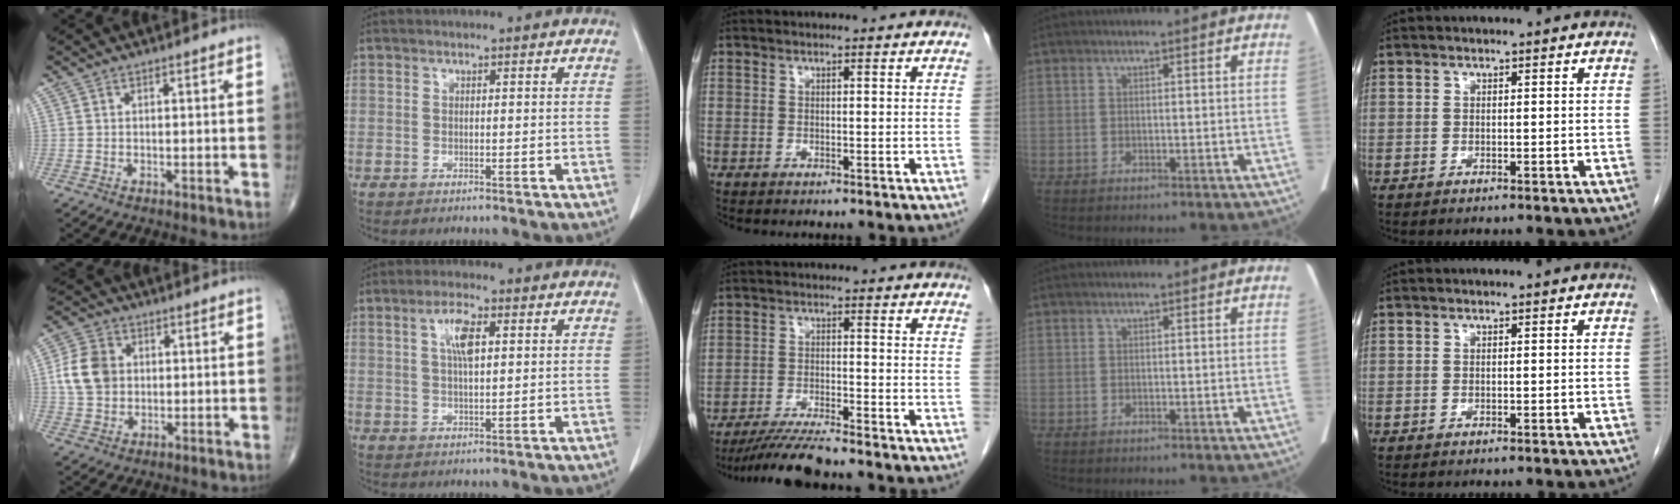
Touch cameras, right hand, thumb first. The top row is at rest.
{"thumb": {"total": 9.0, "force": [1.1, 7.2, 5.4], "torque": [-0.088, 0.007, 0.018]}, "index": {"total": 5.1, "force": [1.6, 1.4, 4.6], "torque": [-0.090, 0.005, 0.032]}, "middle": {"total": 6.5, "force": [-5.9, -0.5, 2.7], "torque": [-0.046, -0.024, -0.108]}}